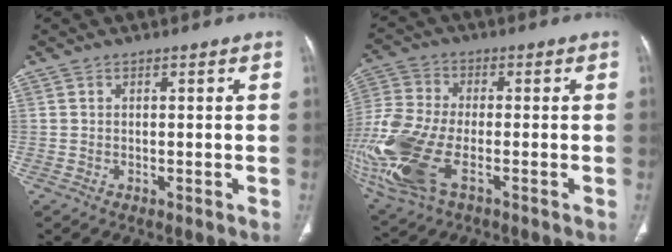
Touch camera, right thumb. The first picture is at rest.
{"total": 19.6, "force": [-6.5, 9.8, 15.7], "torque": [-0.405, -0.009, -0.116]}